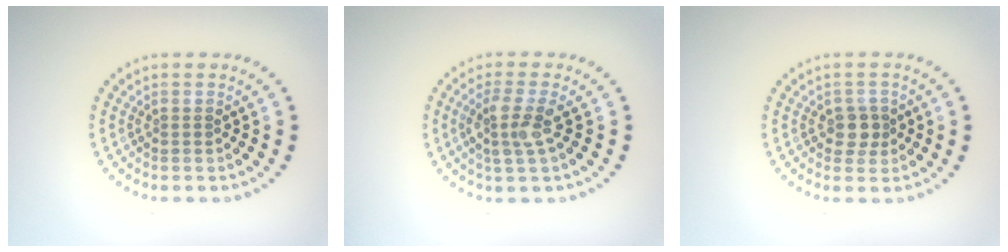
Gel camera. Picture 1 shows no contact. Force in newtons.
{"total": 2.9, "press": 2.6, "slide": 1.3}
{"total": 1.9, "press": 1.7, "slide": 0.8}